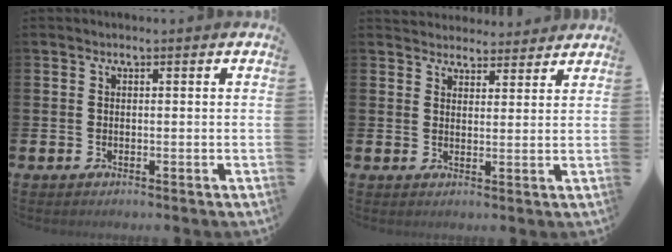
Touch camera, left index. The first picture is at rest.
{"total": 3.7, "force": [3.5, 1.0, -0.3], "torque": [-0.004, -0.017, 0.065]}